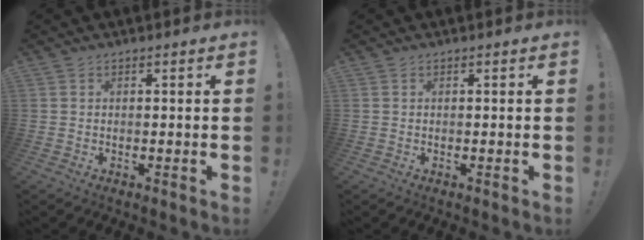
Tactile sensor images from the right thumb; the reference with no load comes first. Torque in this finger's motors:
{"motor_torque": [0.00, 0.00, 0.00, 0.00, 0.00]}